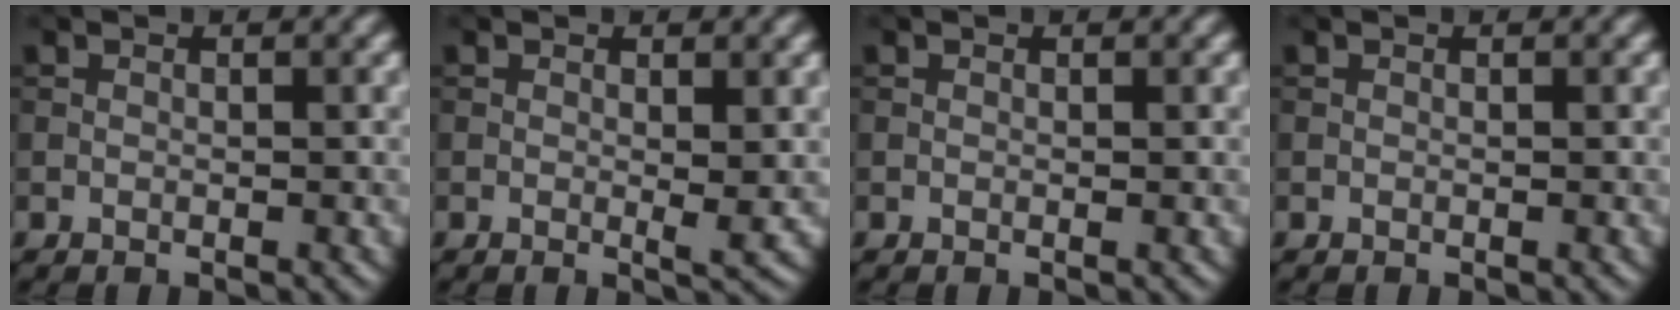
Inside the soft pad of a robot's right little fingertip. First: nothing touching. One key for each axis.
{"total": 1.2, "fx": 0.2, "fy": 0.1, "fz": 1.1, "tx": -0.014, "ty": -0.006, "tz": 0.001}
{"total": 0.0}
{"total": 0.0}